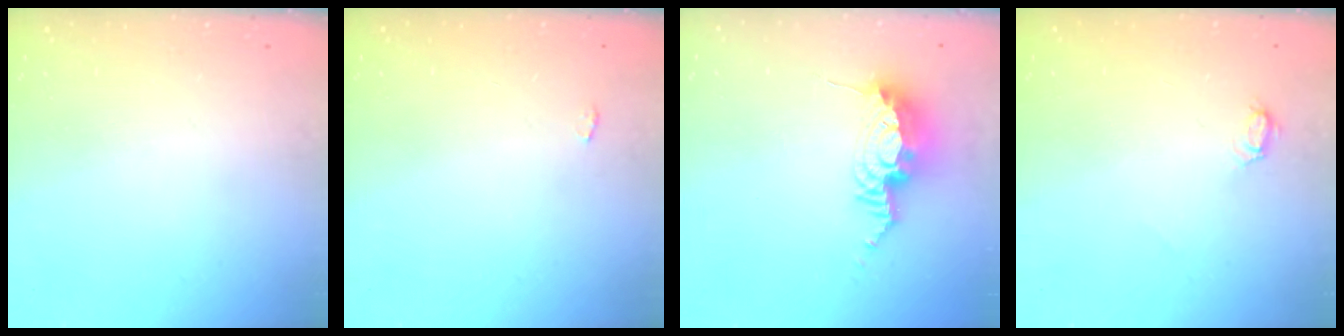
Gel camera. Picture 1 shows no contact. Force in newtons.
{"total": 2.2, "press": 2.1, "slide": 0.3}
{"total": 10.3, "press": 10.2, "slide": 1.0}
{"total": 4.6, "press": 4.5, "slide": 0.5}